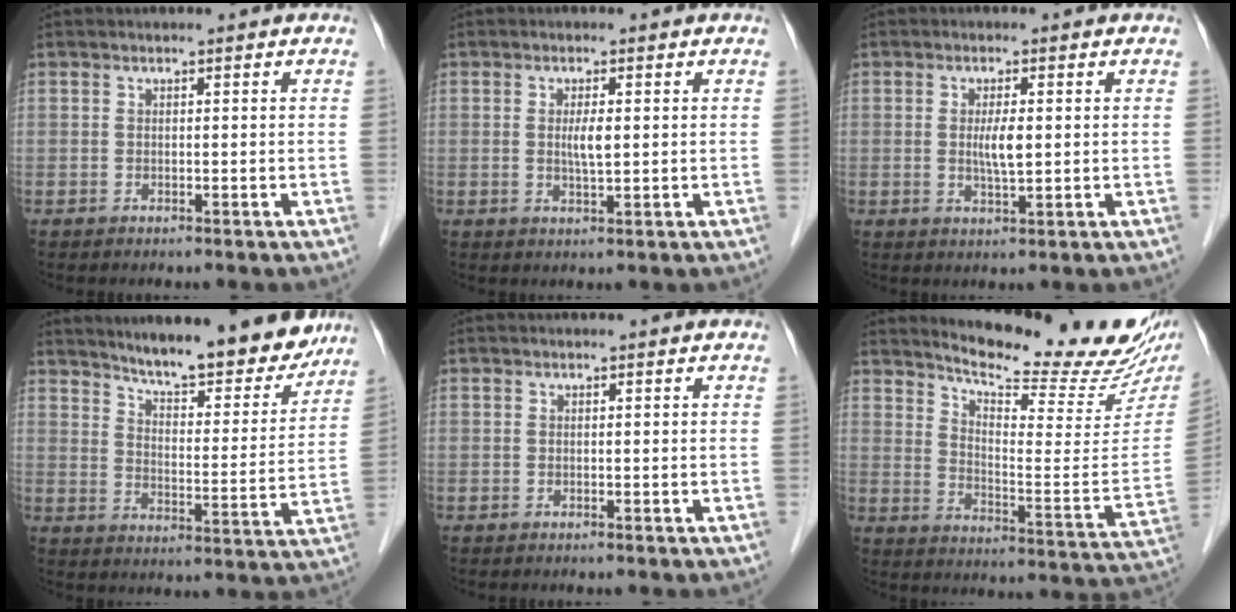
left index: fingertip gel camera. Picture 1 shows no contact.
{"total": 2.5, "force": [0.1, 0.4, 2.5], "torque": [-0.048, -0.005, 0.003]}
{"total": 3.3, "force": [0.0, 0.6, 3.3], "torque": [-0.061, -0.007, 0.002]}
{"total": 16.2, "force": [14.3, 2.7, 7.1], "torque": [-0.096, -0.026, 0.197]}
{"total": 0.0}
{"total": 19.7, "force": [17.7, 2.3, 8.2], "torque": [-0.126, -0.079, 0.231]}